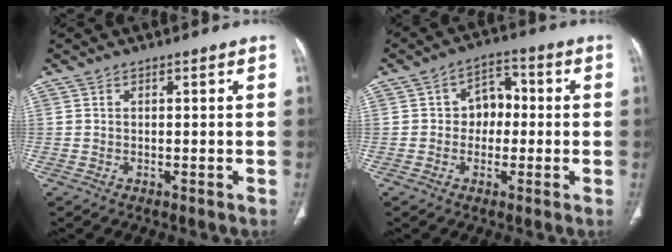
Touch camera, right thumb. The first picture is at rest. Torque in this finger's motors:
{"motor_torque": [-0.06, -0.04, -0.20, 0.37, 0.05]}